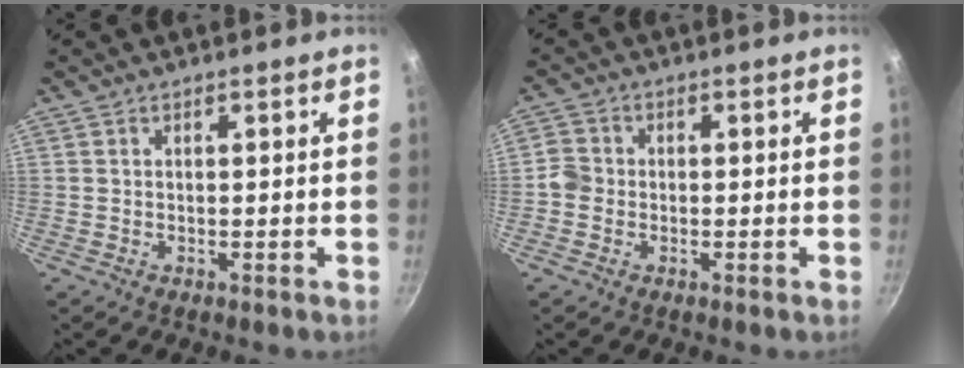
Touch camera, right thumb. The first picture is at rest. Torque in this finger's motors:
{"motor_torque": [0.56, 0.94, 0.26, 0.28, 0.00]}